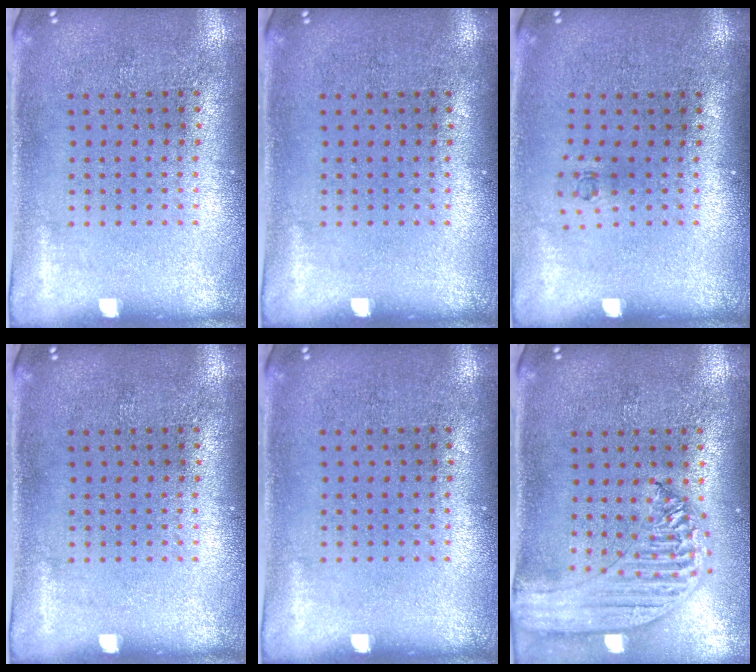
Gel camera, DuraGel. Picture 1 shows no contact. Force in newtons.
{"total": 0.0}
{"total": 0.6, "press": 0.2, "slide": 0.5}
{"total": 0.0}
{"total": 0.0}
{"total": 1.7, "press": 1.7, "slide": 0.5}